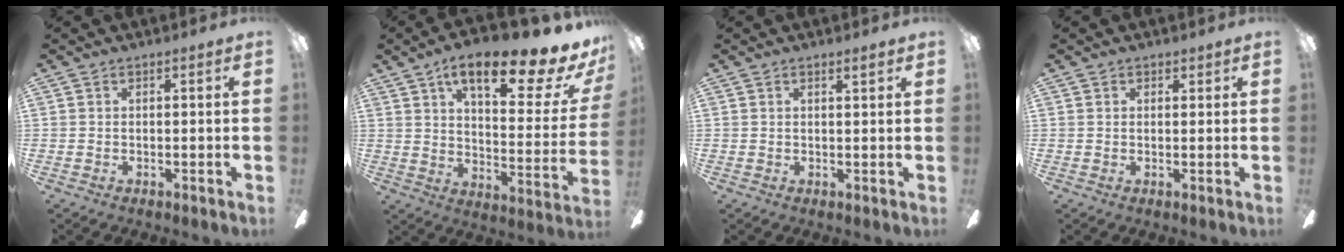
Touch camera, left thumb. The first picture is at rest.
{"total": 20.1, "force": [13.1, 6.2, 13.9], "torque": [-0.208, -0.085, 0.207]}
{"total": 1.7, "force": [1.2, 0.2, 1.2], "torque": [-0.016, -0.004, 0.019]}
{"total": 1.2, "force": [0.8, 0.8, 0.1], "torque": [0.007, -0.003, 0.015]}